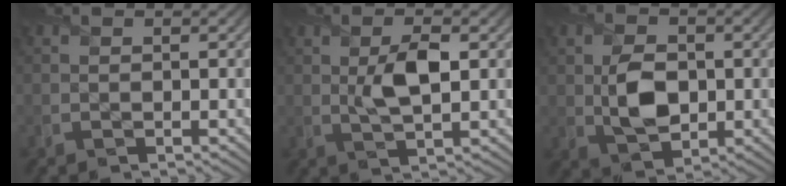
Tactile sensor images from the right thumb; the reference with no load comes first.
{"total": 5.2, "force": [0.7, 2.0, 4.8], "torque": [-0.096, -0.001, 0.015]}
{"total": 5.9, "force": [0.0, 3.9, 4.4], "torque": [-0.092, -0.006, 0.000]}